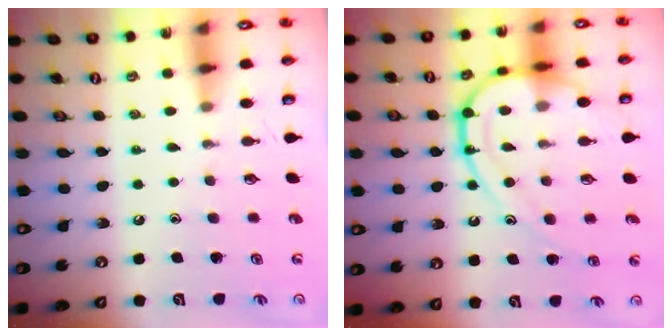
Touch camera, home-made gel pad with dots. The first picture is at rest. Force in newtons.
{"total": 14.1, "press": 14.0, "slide": 1.6}